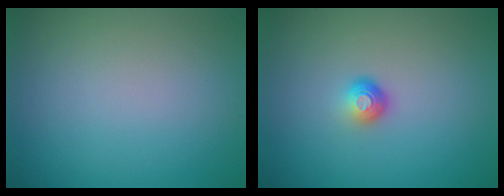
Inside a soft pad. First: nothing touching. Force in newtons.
{"total": 1.7, "press": 1.1, "slide": 1.3}